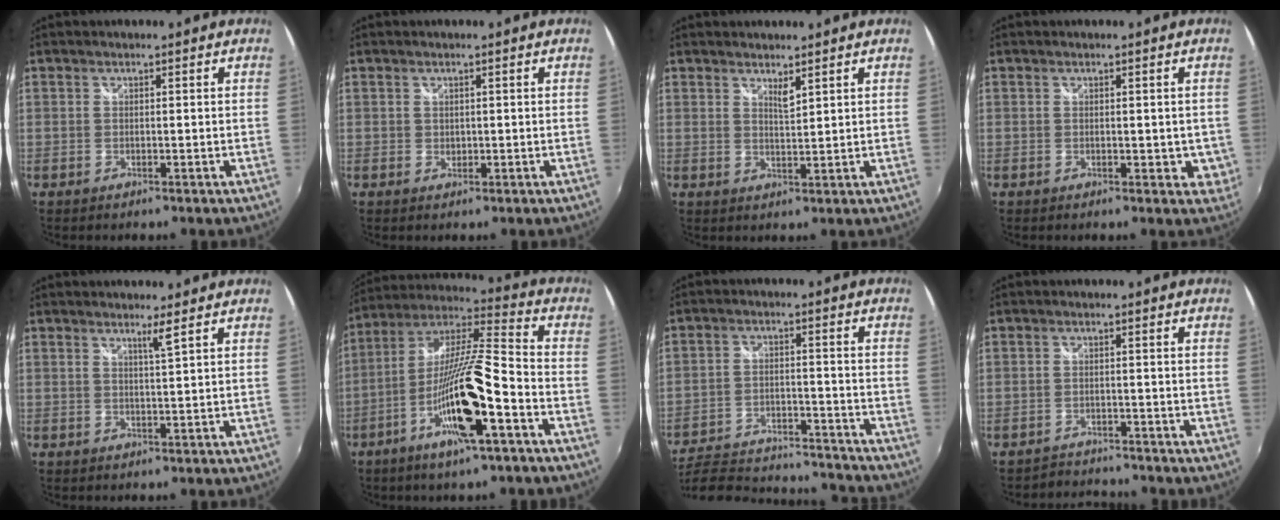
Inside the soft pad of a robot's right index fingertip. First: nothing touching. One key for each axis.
{"total": 0.8, "fx": 0.2, "fy": 0.7, "fz": 0.1, "tx": 0.000, "ty": -0.001, "tz": 0.004}
{"total": 2.3, "fx": 1.8, "fy": 0.3, "fz": 1.4, "tx": -0.023, "ty": -0.003, "tz": 0.029}
{"total": 3.2, "fx": -0.4, "fy": 2.0, "fz": 2.5, "tx": -0.024, "ty": -0.005, "tz": -0.001}
{"total": 2.1, "fx": 1.3, "fy": -0.7, "fz": 1.5, "tx": -0.030, "ty": -0.008, "tz": 0.020}
{"total": 17.8, "fx": -7.9, "fy": 2.2, "fz": 15.8, "tx": -0.297, "ty": -0.024, "tz": -0.147}
{"total": 24.7, "fx": -21.8, "fy": 6.7, "fz": 9.5, "tx": -0.198, "ty": -0.019, "tz": -0.305}
{"total": 3.5, "fx": -3.4, "fy": 0.8, "fz": -0.5, "tx": -0.004, "ty": 0.002, "tz": -0.061}